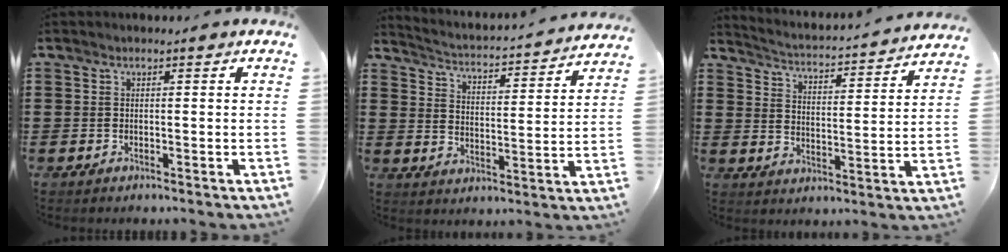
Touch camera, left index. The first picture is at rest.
{"total": 2.3, "force": [2.2, -0.4, 0.2], "torque": [-0.023, -0.031, 0.026]}
{"total": 2.5, "force": [2.4, -0.3, 0.2], "torque": [-0.025, -0.032, 0.030]}